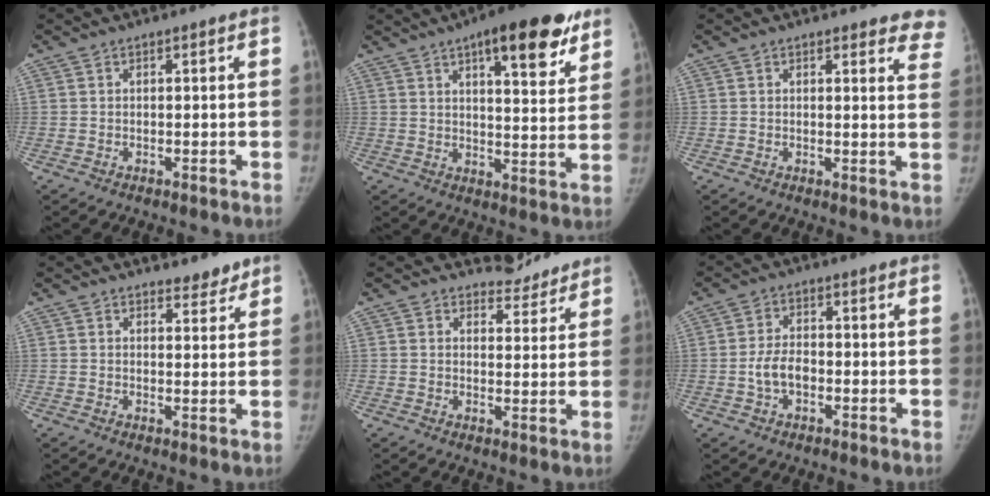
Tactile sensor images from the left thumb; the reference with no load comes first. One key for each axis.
{"total": 17.0, "fx": 10.0, "fy": 5.5, "fz": 12.6, "tx": -0.138, "ty": -0.036, "tz": 0.136}
{"total": 7.8, "fx": 7.2, "fy": 2.4, "fz": 1.9, "tx": 0.027, "ty": -0.033, "tz": 0.046}
{"total": 3.1, "fx": 2.7, "fy": 1.4, "fz": 0.6, "tx": 0.014, "ty": -0.019, "tz": 0.036}
{"total": 4.8, "fx": 4.4, "fy": 1.9, "fz": -0.6, "tx": 0.032, "ty": -0.043, "tz": 0.056}
{"total": 5.0, "fx": -1.2, "fy": 3.2, "fz": 3.7, "tx": -0.067, "ty": 0.015, "tz": -0.024}